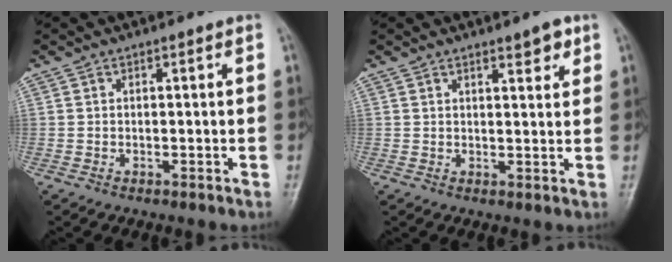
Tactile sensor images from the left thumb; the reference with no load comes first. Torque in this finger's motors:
{"motor_torque": [0.05, 0.06, -0.13, -0.14, 0.03]}